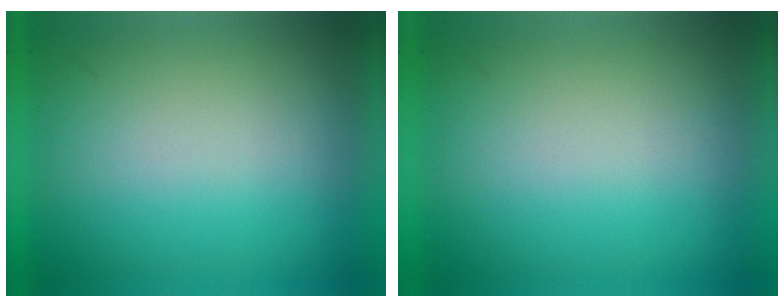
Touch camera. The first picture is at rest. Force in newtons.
{"total": 0.0}